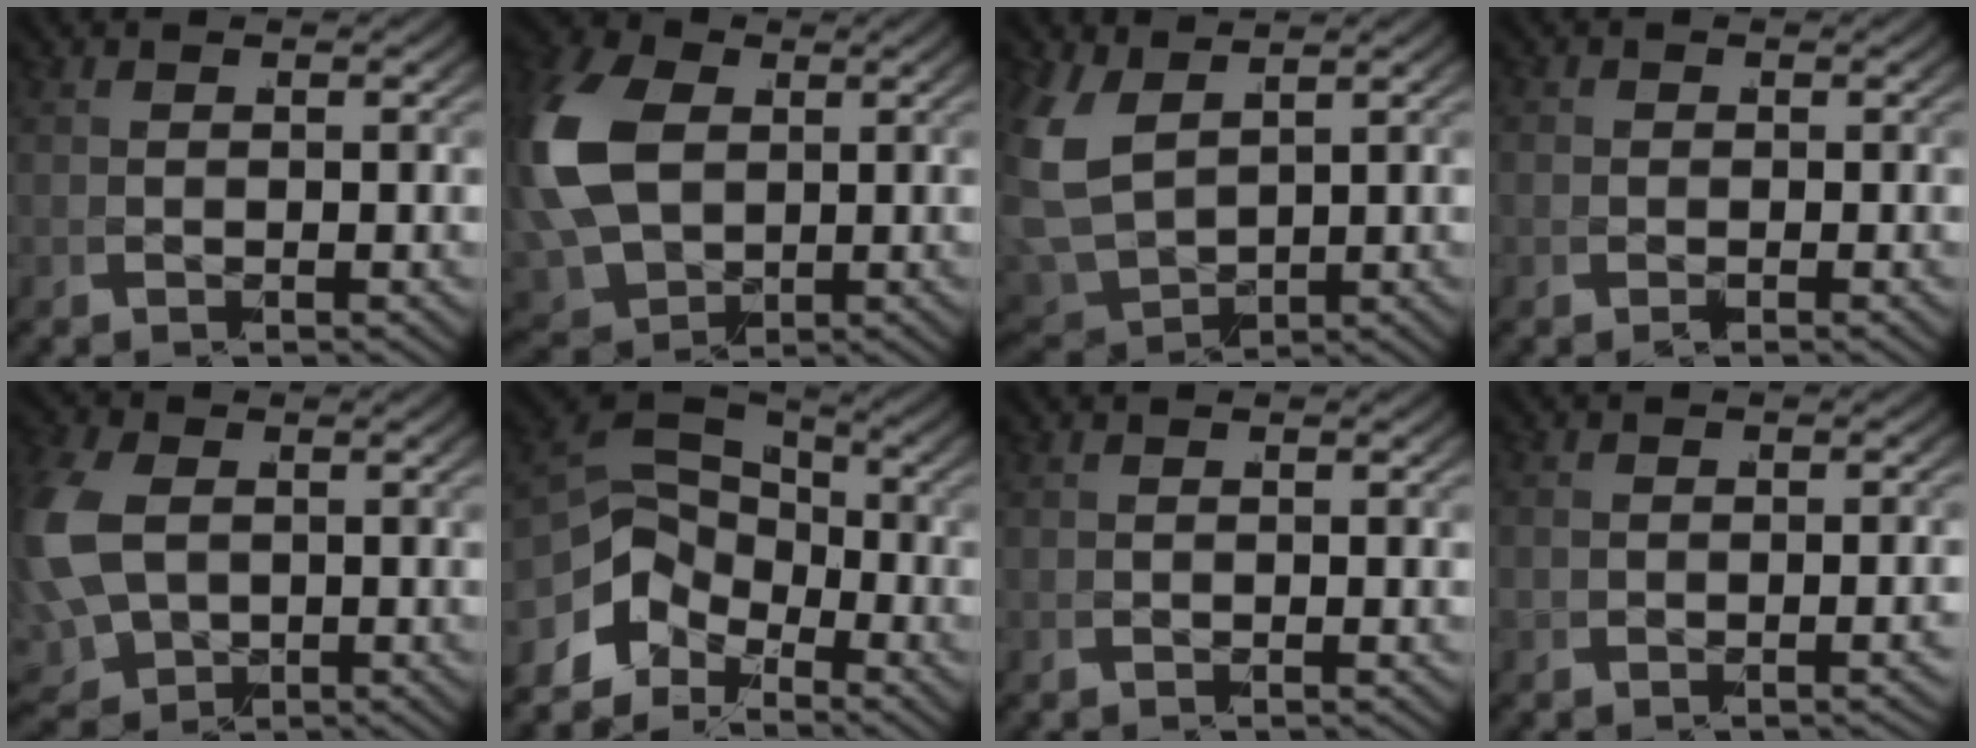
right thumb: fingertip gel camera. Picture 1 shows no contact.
{"total": 11.3, "force": [0.9, 8.6, 7.3], "torque": [-0.204, -0.051, 0.050]}
{"total": 7.5, "force": [1.5, 5.7, 4.7], "torque": [-0.152, -0.039, 0.059]}
{"total": 1.2, "force": [-0.2, 1.1, 0.4], "torque": [-0.007, -0.004, -0.007]}
{"total": 8.9, "force": [-0.5, 7.0, 5.5], "torque": [-0.155, -0.050, 0.025]}
{"total": 8.7, "force": [-0.2, 6.7, 5.6], "torque": [-0.124, -0.012, -0.006]}
{"total": 0.0}
{"total": 1.0, "force": [-0.6, 0.7, 0.4], "torque": [-0.012, -0.005, -0.010]}